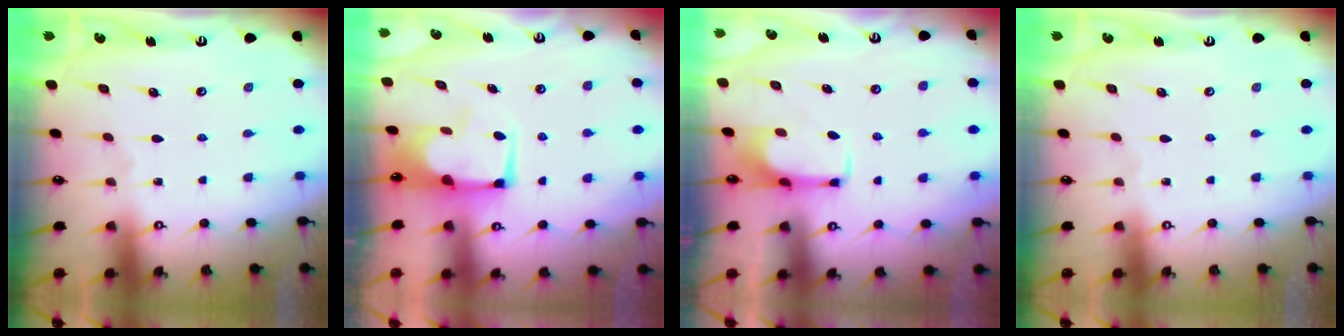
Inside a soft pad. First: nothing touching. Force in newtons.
{"total": 7.6, "press": 7.6, "slide": 0.6}
{"total": 2.0, "press": 2.0, "slide": 0.2}
{"total": 0.0}